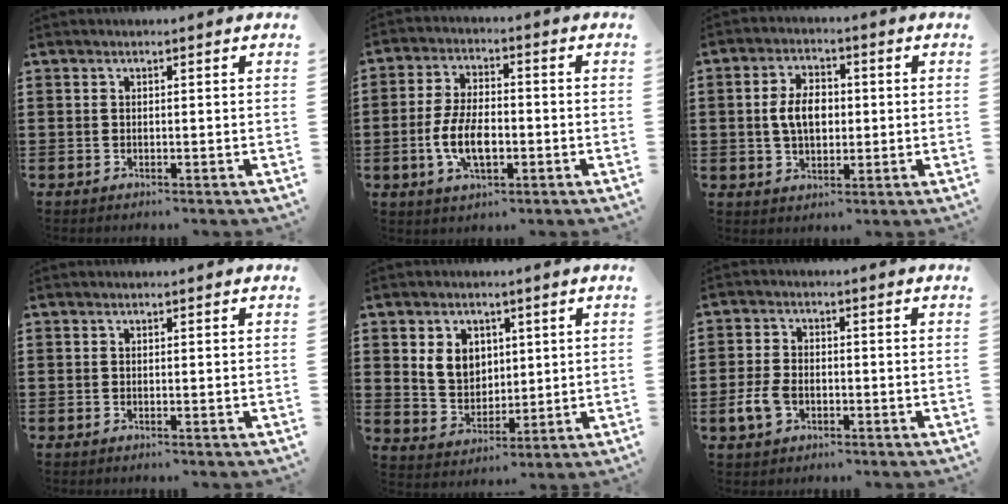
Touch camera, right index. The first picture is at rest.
{"total": 7.7, "force": [-2.0, 3.6, 6.5], "torque": [-0.146, -0.002, -0.042]}
{"total": 5.9, "force": [0.2, 3.7, 4.6], "torque": [-0.093, 0.009, -0.003]}
{"total": 0.0}
{"total": 6.2, "force": [2.1, 5.1, 2.8], "torque": [-0.067, 0.014, 0.037]}
{"total": 4.4, "force": [-1.5, 2.8, 3.0], "torque": [-0.083, -0.004, -0.032]}